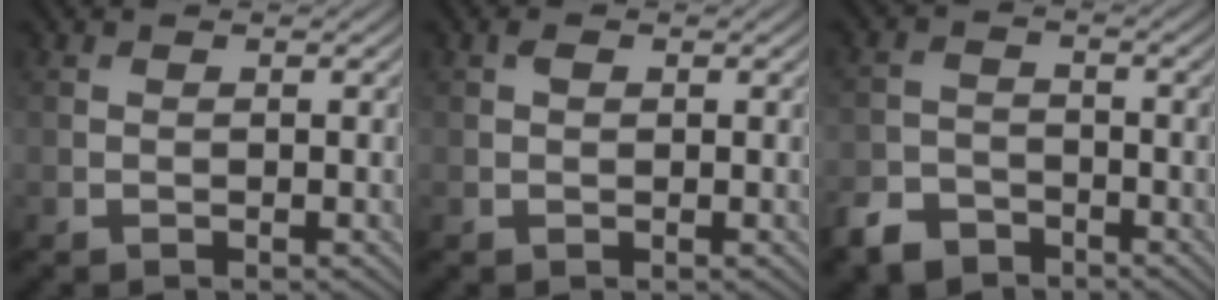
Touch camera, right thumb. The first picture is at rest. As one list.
[{"total": 0.8, "force": [0.3, 0.5, 0.5], "torque": [-0.011, 0.000, 0.005]}, {"total": 4.7, "force": [-3.7, 2.4, 1.5], "torque": [-0.033, -0.005, -0.079]}]